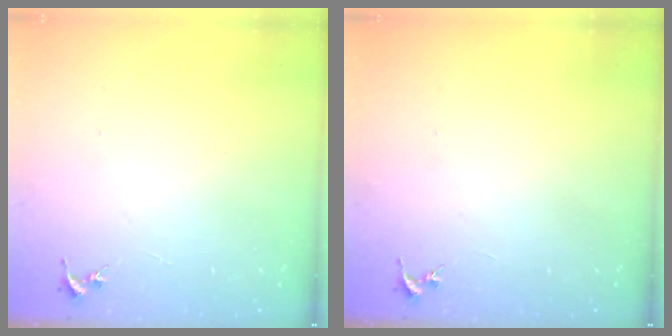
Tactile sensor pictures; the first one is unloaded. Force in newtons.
{"total": 0.0}